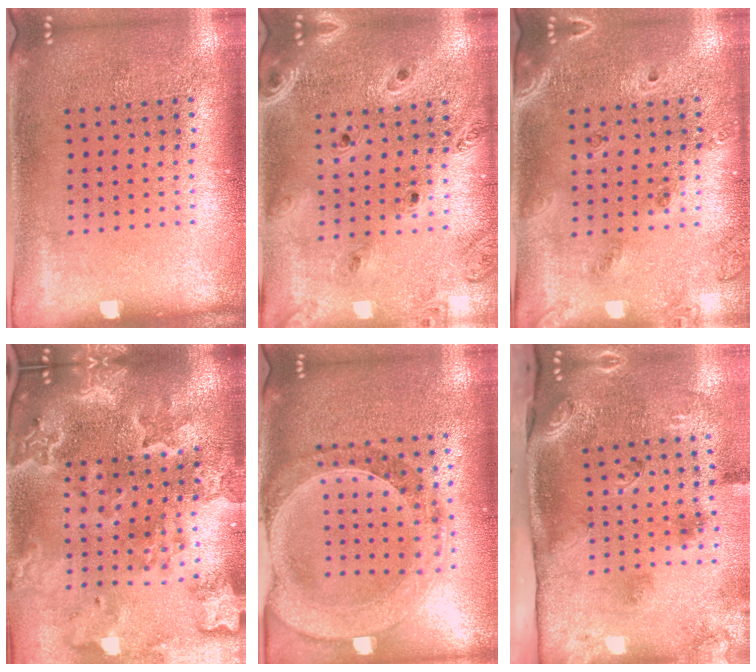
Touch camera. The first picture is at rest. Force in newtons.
{"total": 1.3, "press": 1.3, "slide": 0.1}
{"total": 1.4, "press": 1.3, "slide": 0.6}
{"total": 4.1, "press": 3.5, "slide": 2.2}
{"total": 1.4, "press": 1.3, "slide": 0.4}
{"total": 3.3, "press": 2.1, "slide": 2.6}